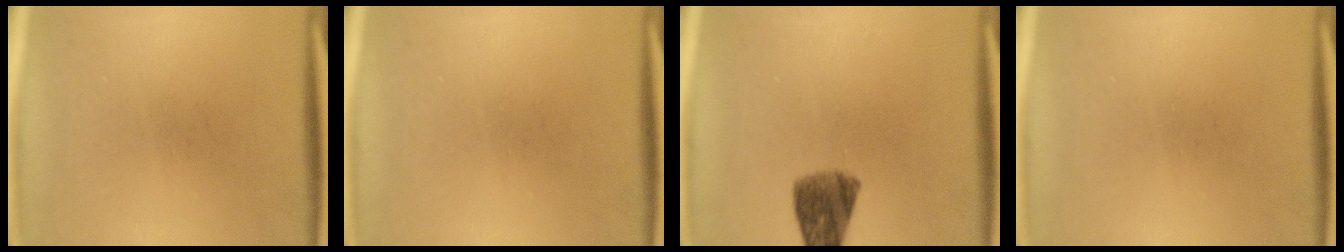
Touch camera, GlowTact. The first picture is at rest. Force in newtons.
{"total": 0.0}
{"total": 7.1}
{"total": 0.0}